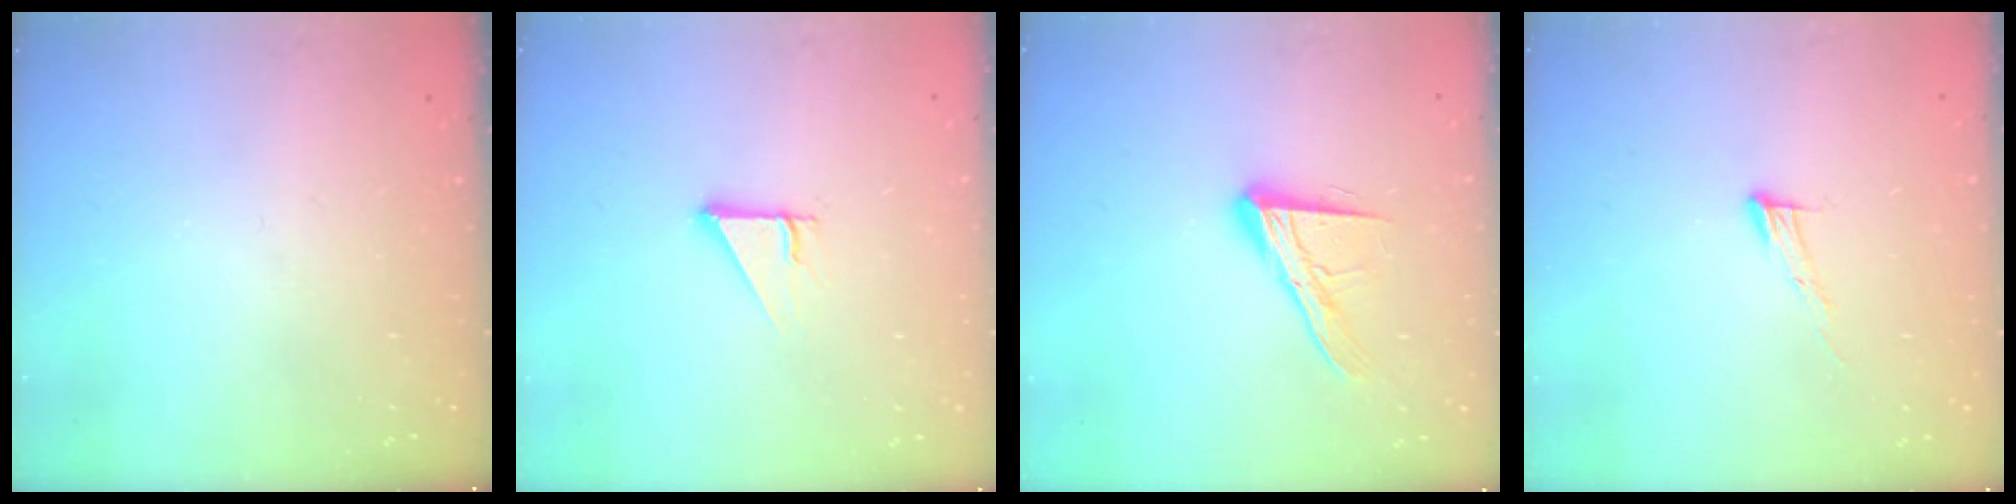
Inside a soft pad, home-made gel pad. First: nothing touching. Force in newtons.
{"total": 2.5, "press": 2.5, "slide": 0.2}
{"total": 14.2, "press": 14.1, "slide": 1.1}
{"total": 6.4, "press": 6.4, "slide": 0.4}